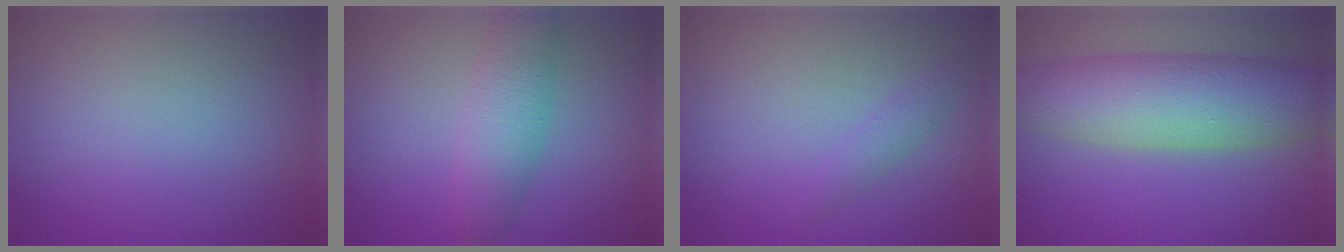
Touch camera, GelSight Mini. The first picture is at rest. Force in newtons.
{"total": 4.7, "press": 4.7, "slide": 0.1}
{"total": 1.2, "press": 1.2, "slide": 0.0}
{"total": 8.6, "press": 8.6, "slide": 0.2}